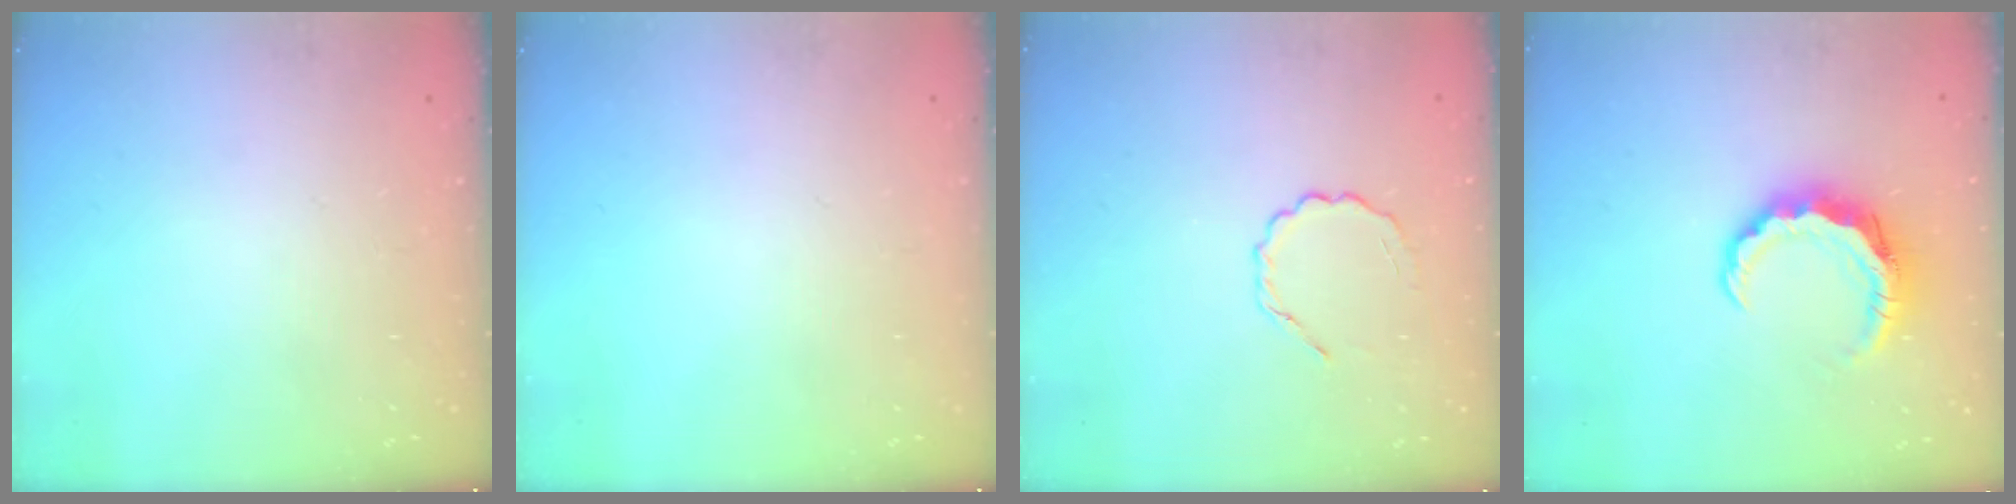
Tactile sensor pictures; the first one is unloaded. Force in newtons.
{"total": 0.0}
{"total": 2.5, "press": 2.3, "slide": 0.9}
{"total": 7.8, "press": 7.7, "slide": 1.0}